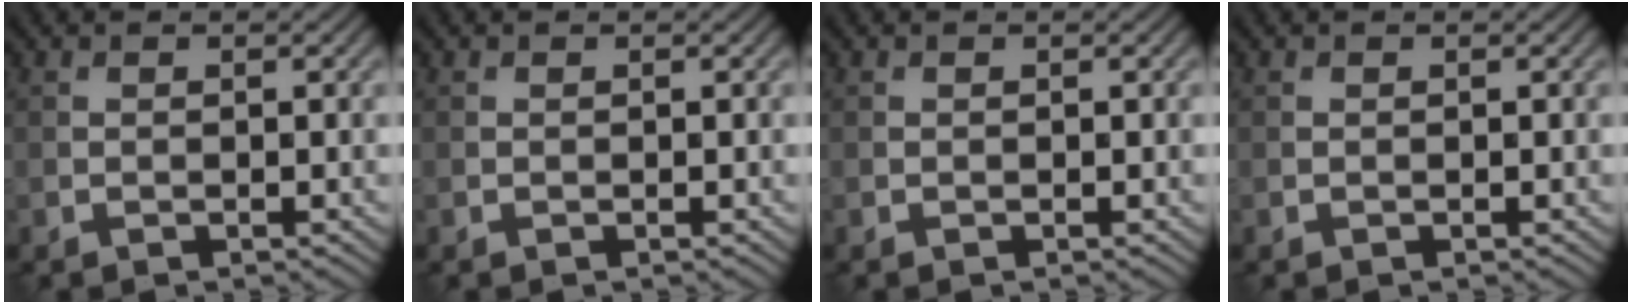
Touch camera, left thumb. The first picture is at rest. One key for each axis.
{"total": 0.0}
{"total": 0.0}
{"total": 0.0}